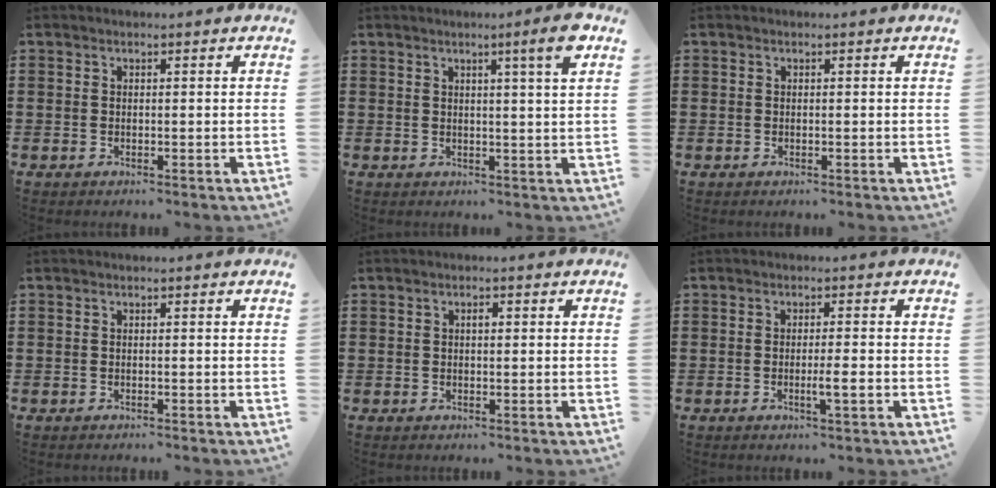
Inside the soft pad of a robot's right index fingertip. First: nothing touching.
{"total": 5.0, "force": [2.7, -0.5, 4.2], "torque": [-0.062, -0.011, 0.038]}
{"total": 0.0}
{"total": 0.0}
{"total": 1.0, "force": [0.2, 0.4, 0.9], "torque": [-0.018, 0.003, 0.002]}
{"total": 3.0, "force": [-1.0, -0.1, 2.8], "torque": [-0.046, -0.006, -0.019]}